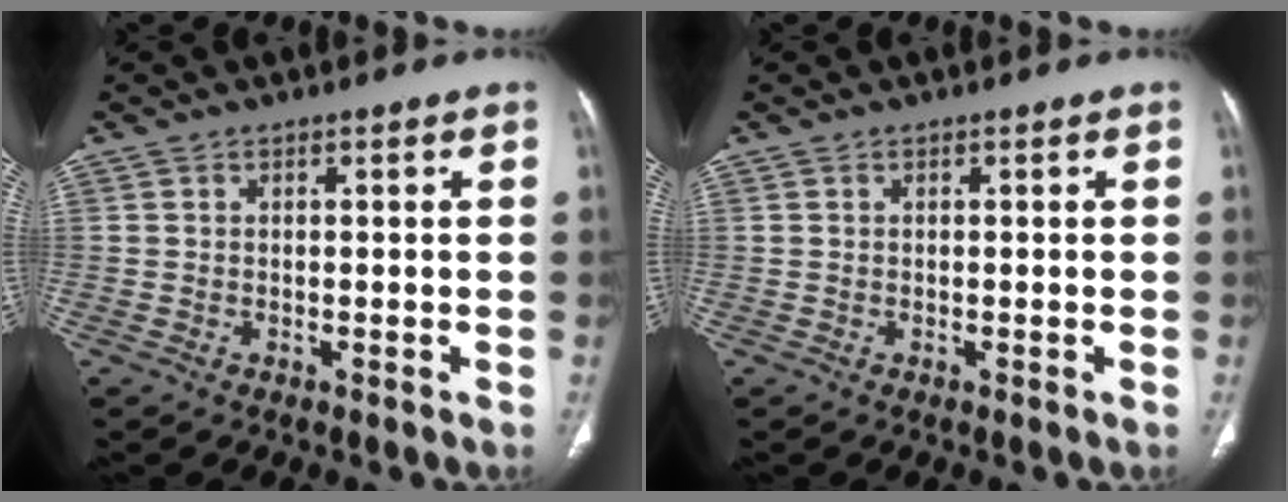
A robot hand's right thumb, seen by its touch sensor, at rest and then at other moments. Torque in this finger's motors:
{"motor_torque": [1.95, 1.80, 0.16, 0.02, 0.03]}